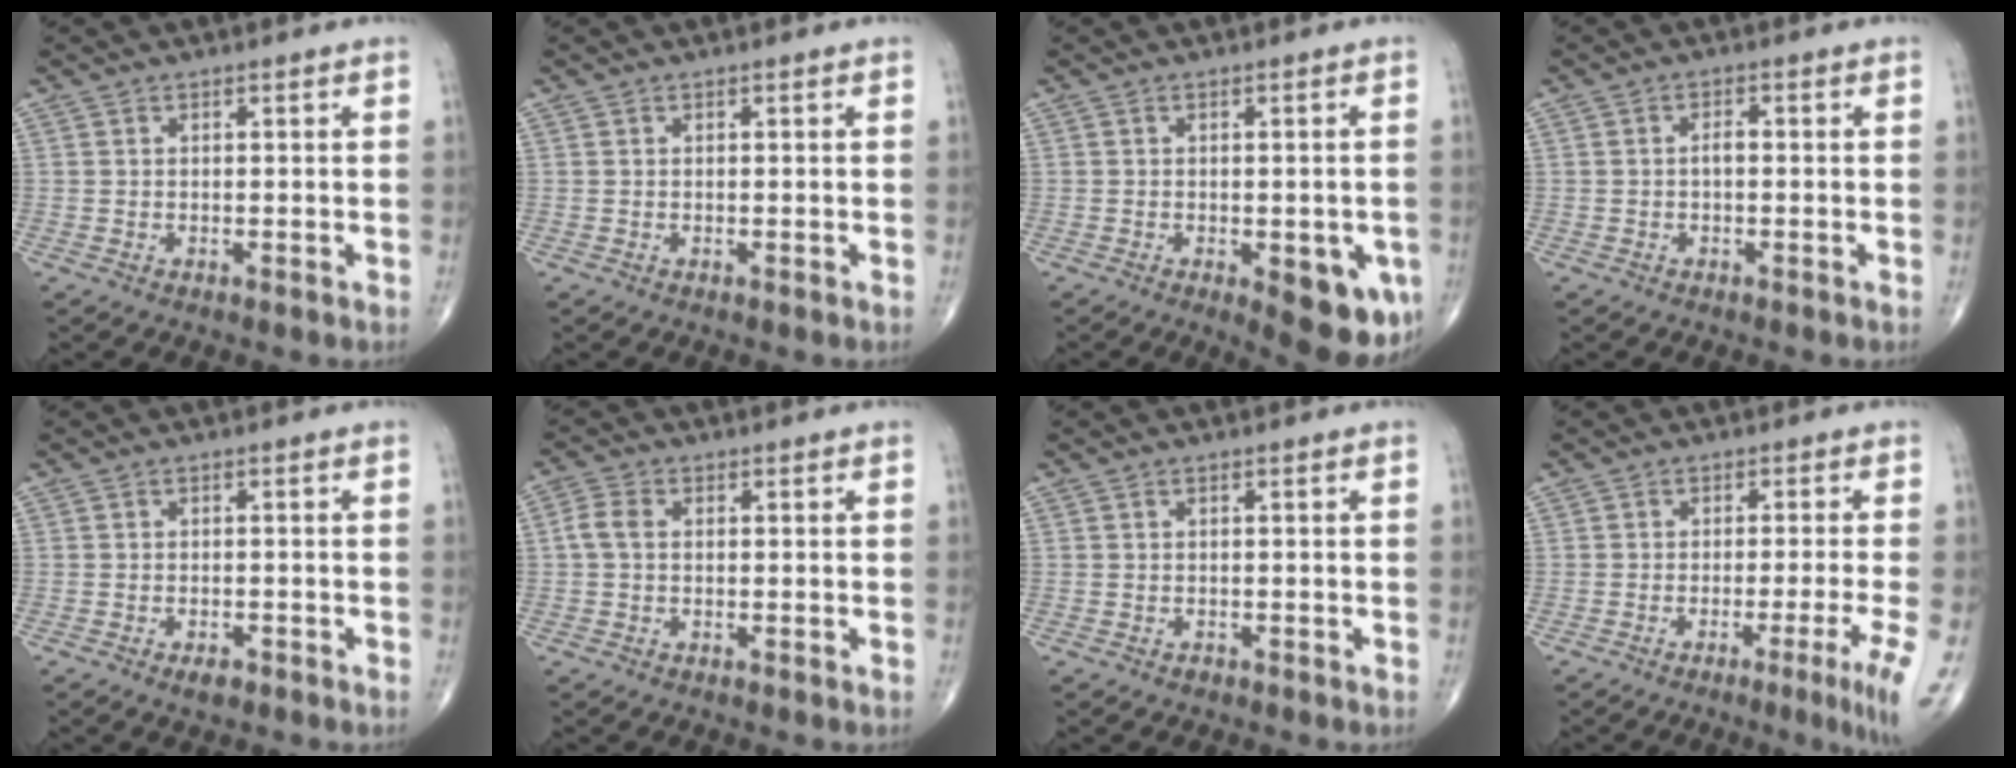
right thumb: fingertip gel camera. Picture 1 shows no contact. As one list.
[{"total": 0.0}, {"total": 11.0, "force": [-3.9, 4.5, 9.3], "torque": [-0.093, -0.007, -0.038]}, {"total": 1.5, "force": [-0.3, 0.8, 1.3], "torque": [-0.018, 0.006, -0.007]}, {"total": 2.0, "force": [-1.2, 0.8, 1.3], "torque": [-0.022, 0.002, -0.020]}, {"total": 3.2, "force": [0.1, 2.2, 2.3], "torque": [-0.053, 0.009, -0.003]}, {"total": 0.6, "force": [-0.4, 0.4, 0.2], "torque": [0.002, 0.001, -0.006]}, {"total": 6.8, "force": [-2.9, -1.0, 6.1], "torque": [-0.090, -0.010, -0.047]}]